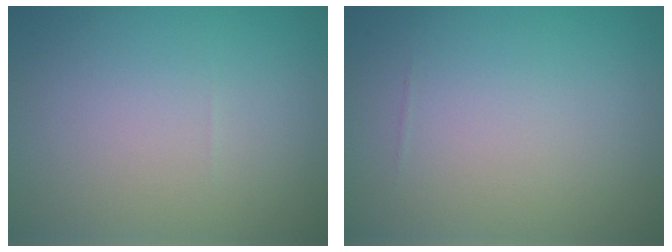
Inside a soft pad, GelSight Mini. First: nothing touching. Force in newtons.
{"total": 0.0}